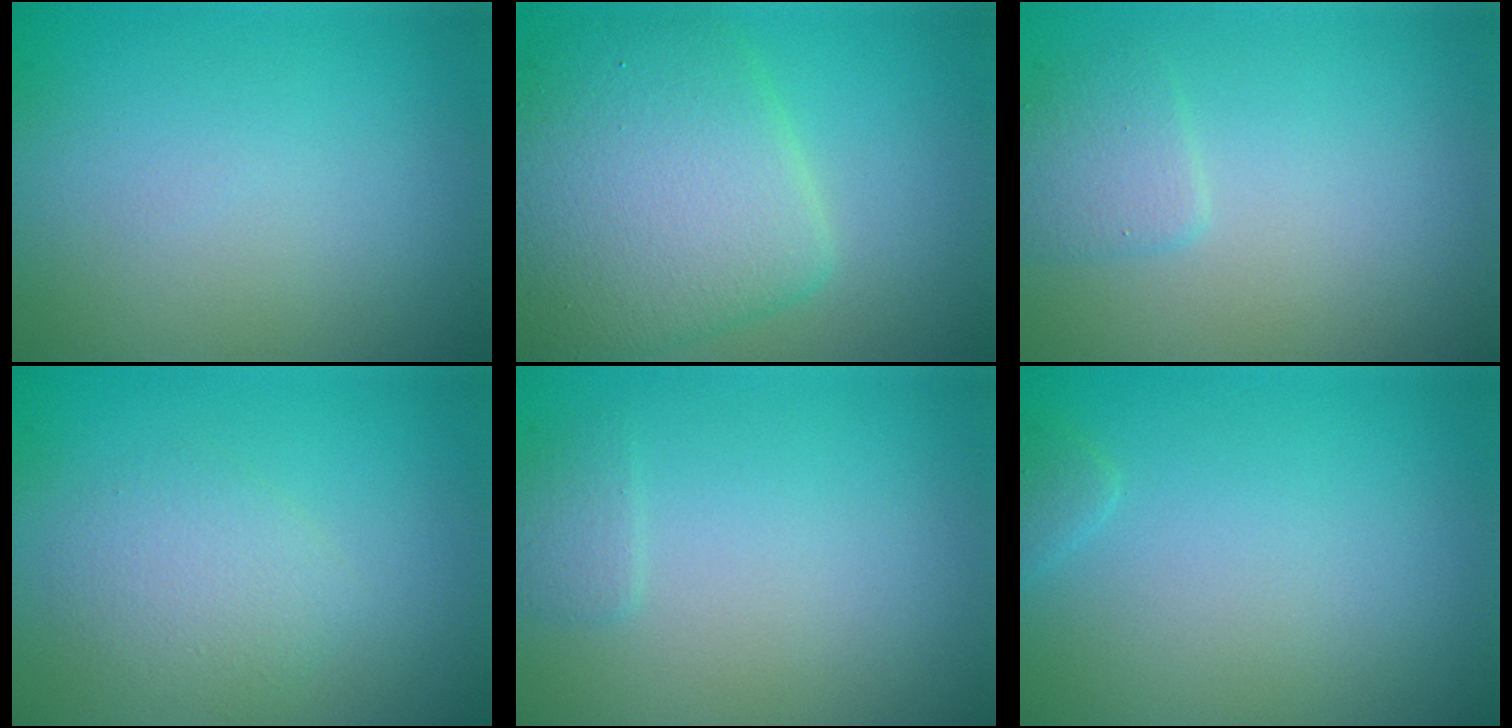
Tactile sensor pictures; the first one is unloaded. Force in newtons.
{"total": 7.9, "press": 7.9, "slide": 0.2}
{"total": 1.6, "press": 1.6, "slide": 0.0}
{"total": 2.3, "press": 2.3, "slide": 0.1}
{"total": 1.0, "press": 1.0, "slide": 0.1}
{"total": 0.8, "press": 0.8, "slide": 0.1}